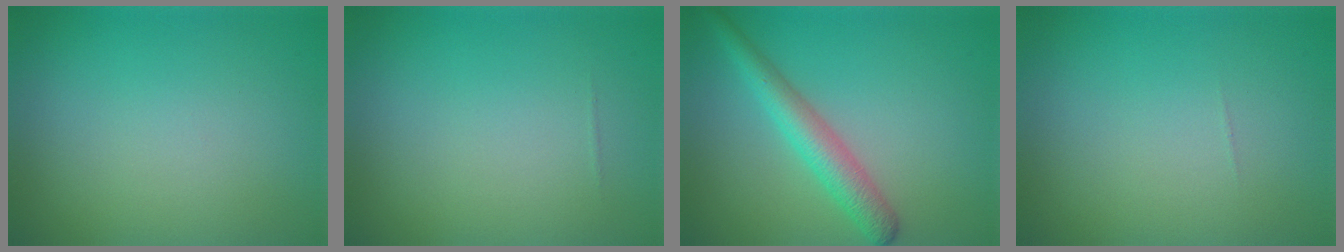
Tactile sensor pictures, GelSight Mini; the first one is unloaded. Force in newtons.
{"total": 0.0}
{"total": 3.7, "press": 3.7, "slide": 0.1}
{"total": 0.0}